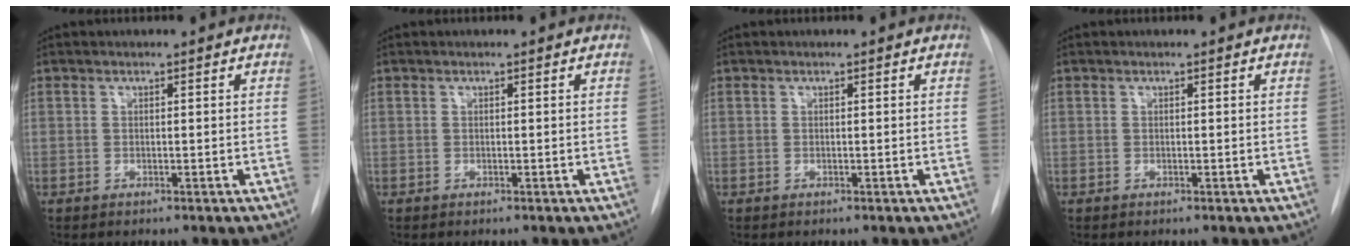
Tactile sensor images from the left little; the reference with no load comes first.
{"total": 0.0}
{"total": 0.0}
{"total": 0.0}